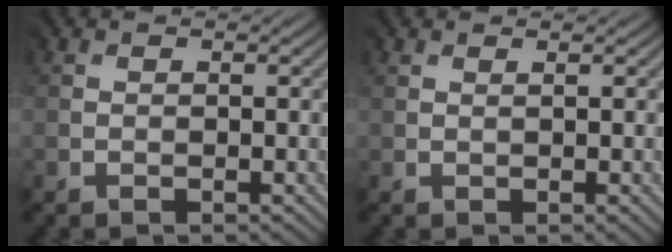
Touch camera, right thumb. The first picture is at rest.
{"total": 0.9, "force": [0.7, -0.3, 0.4], "torque": [-0.007, 0.002, 0.013]}